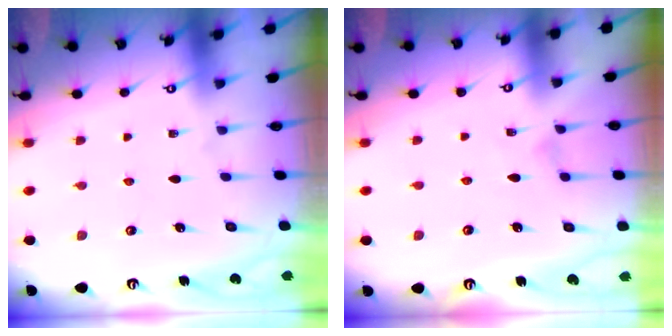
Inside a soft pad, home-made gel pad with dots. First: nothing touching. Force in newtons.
{"total": 0.0}